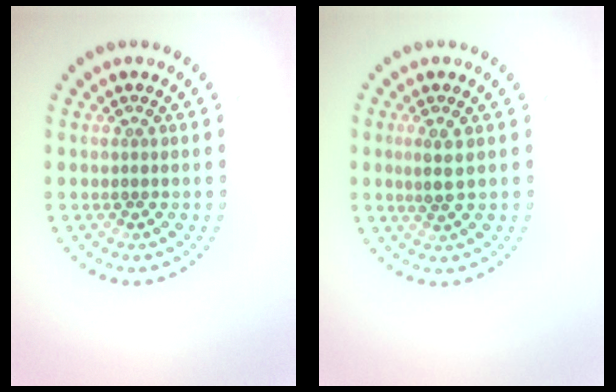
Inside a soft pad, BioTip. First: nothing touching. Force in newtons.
{"total": 1.9, "press": 1.7, "slide": 0.8}